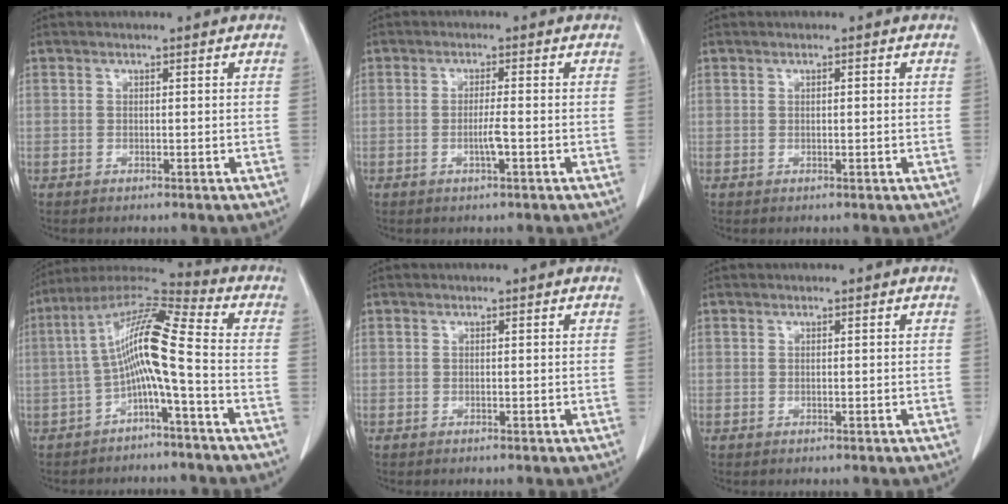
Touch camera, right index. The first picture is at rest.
{"total": 3.0, "force": [-0.9, 0.4, 2.8], "torque": [-0.057, 0.000, -0.014]}
{"total": 1.1, "force": [0.2, 0.4, 1.0], "torque": [-0.026, 0.005, 0.006]}
{"total": 11.7, "force": [-2.4, 0.7, 11.4], "torque": [-0.217, 0.036, -0.047]}
{"total": 0.0}
{"total": 0.0}